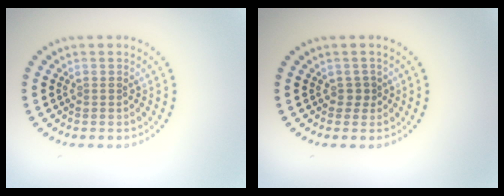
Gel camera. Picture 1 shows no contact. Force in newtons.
{"total": 1.0, "press": 0.8, "slide": 0.5}